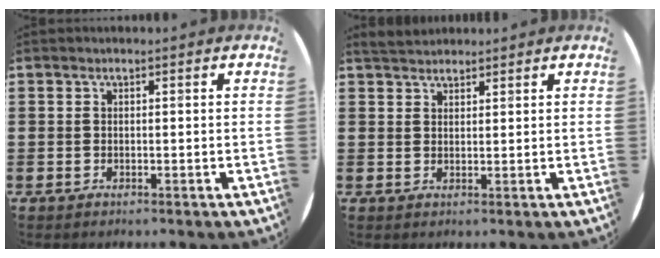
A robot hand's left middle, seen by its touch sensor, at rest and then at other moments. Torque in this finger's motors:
{"motor_torque": [0.09, -0.10, 0.01, 0.00]}